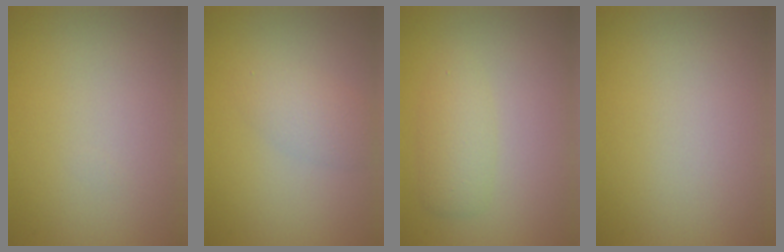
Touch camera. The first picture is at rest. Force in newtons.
{"total": 2.1, "press": 2.1, "slide": 0.0}
{"total": 2.3, "press": 2.2, "slide": 0.2}
{"total": 0.0}